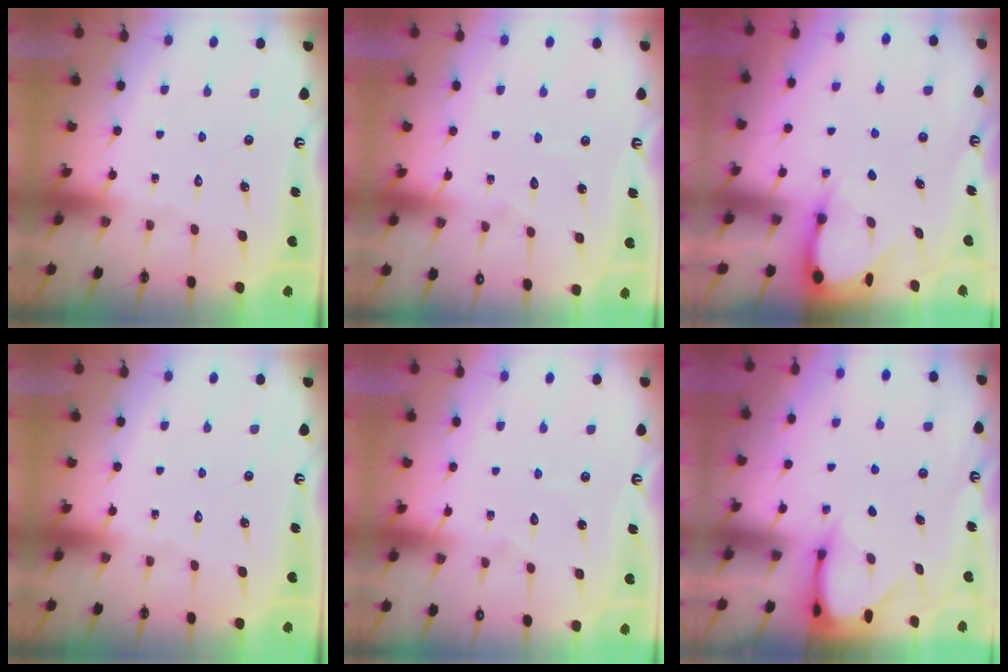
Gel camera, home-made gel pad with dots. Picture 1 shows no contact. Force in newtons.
{"total": 4.5, "press": 4.5, "slide": 0.4}
{"total": 3.5, "press": 3.5, "slide": 0.4}
{"total": 0.0}
{"total": 4.5, "press": 4.5, "slide": 0.4}
{"total": 3.7, "press": 3.7, "slide": 0.3}